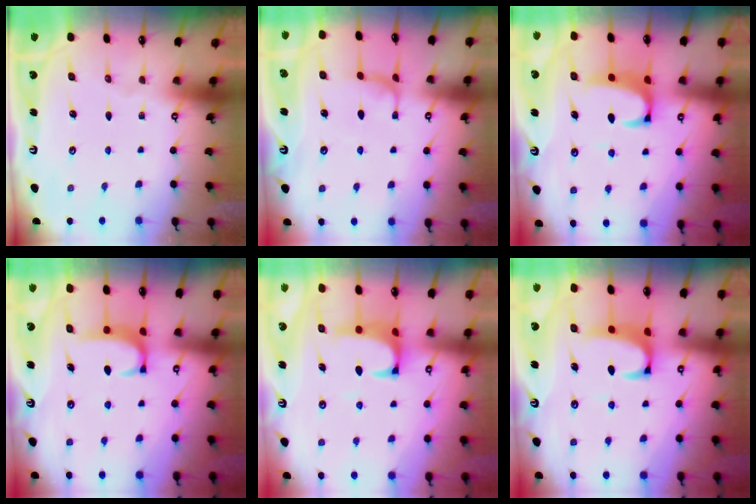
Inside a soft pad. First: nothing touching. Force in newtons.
{"total": 0.9, "press": 0.8, "slide": 0.5}
{"total": 2.8, "press": 2.7, "slide": 0.9}
{"total": 2.6, "press": 2.6, "slide": 0.5}
{"total": 1.5, "press": 1.4, "slide": 0.7}
{"total": 2.8, "press": 2.7, "slide": 0.9}